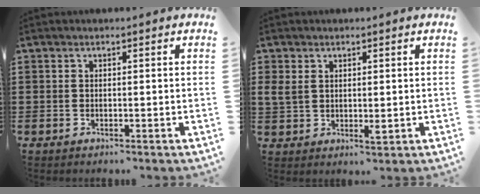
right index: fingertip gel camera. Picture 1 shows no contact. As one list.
[{"total": 3.2, "force": [0.9, 1.7, 2.5], "torque": [-0.059, -0.001, 0.015]}]